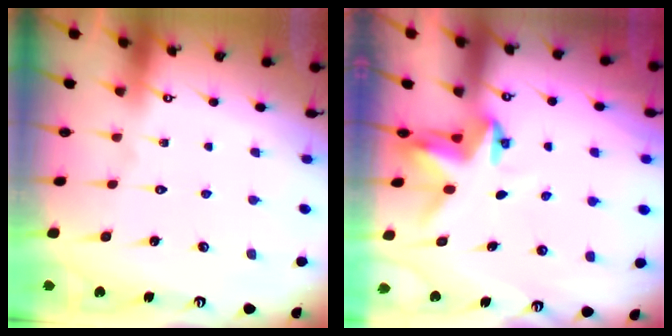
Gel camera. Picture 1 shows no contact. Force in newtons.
{"total": 3.5, "press": 3.5, "slide": 0.2}